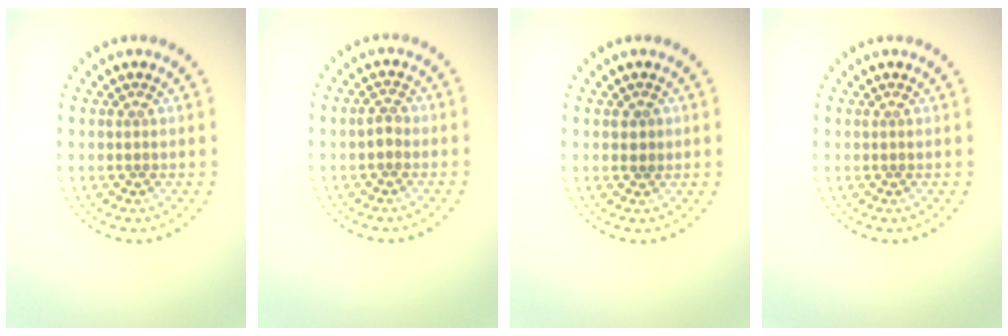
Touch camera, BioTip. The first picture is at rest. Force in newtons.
{"total": 1.2, "press": 1.2, "slide": 0.2}
{"total": 0.9, "press": 0.9, "slide": 0.1}
{"total": 0.0}